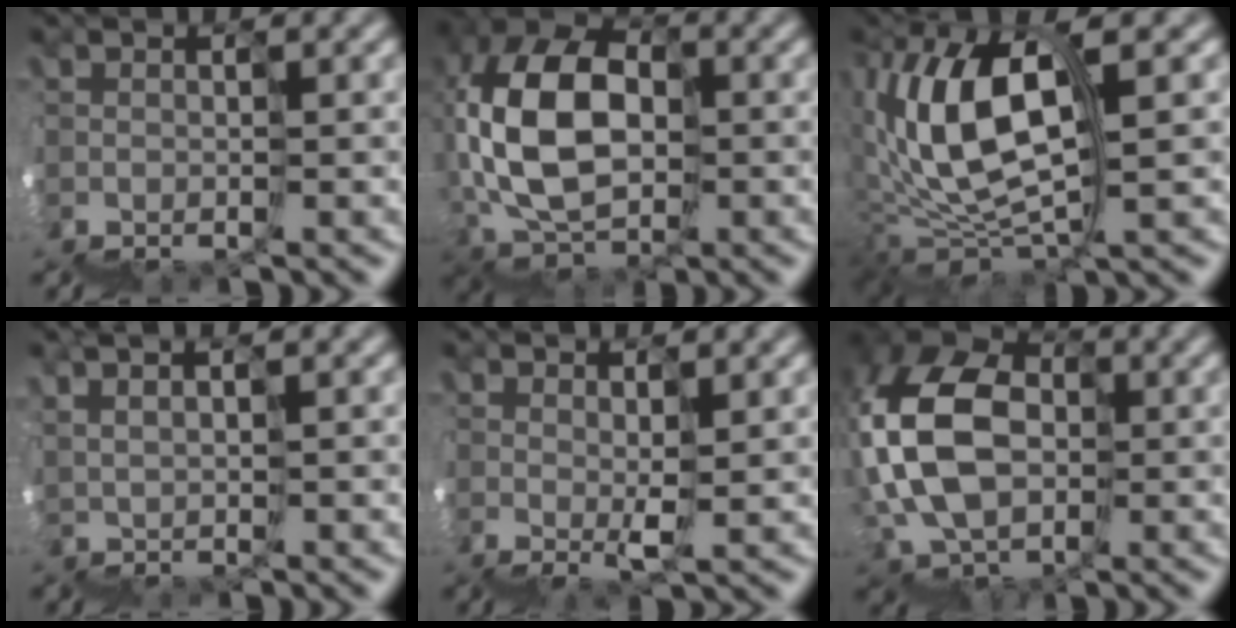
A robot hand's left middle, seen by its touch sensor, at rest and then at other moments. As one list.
[{"total": 9.0, "force": [2.4, 6.1, 6.2], "torque": [-0.140, 0.047, 0.031]}, {"total": 7.2, "force": [3.5, 2.4, 5.7], "torque": [-0.122, 0.040, 0.053]}, {"total": 2.8, "force": [2.7, 0.1, 0.7], "torque": [0.014, 0.038, 0.053]}, {"total": 2.4, "force": [2.3, -0.4, 0.1], "torque": [-0.011, 0.026, 0.032]}, {"total": 10.0, "force": [2.3, 7.6, 6.2], "torque": [-0.139, 0.041, 0.015]}]